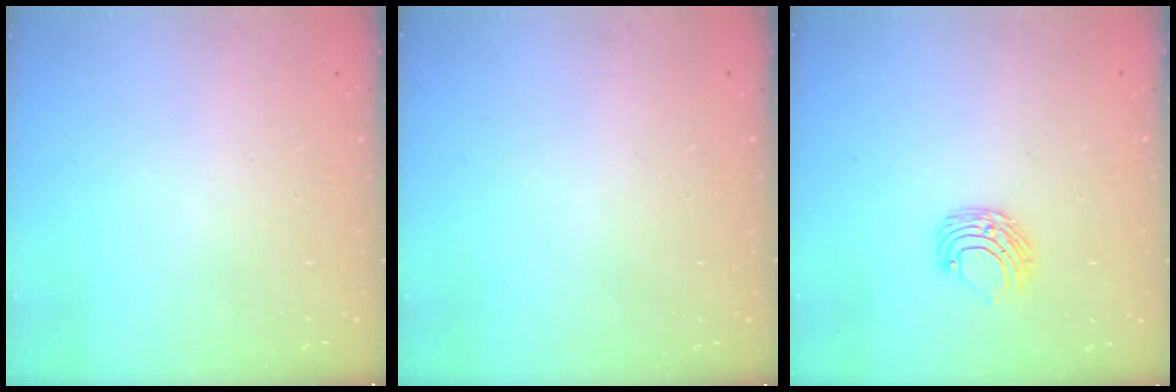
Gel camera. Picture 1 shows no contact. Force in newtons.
{"total": 0.0}
{"total": 7.1, "press": 7.0, "slide": 0.7}